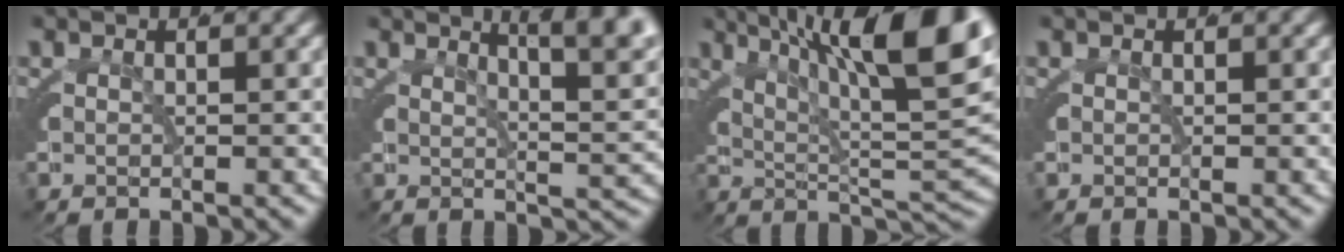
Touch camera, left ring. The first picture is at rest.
{"total": 7.0, "force": [3.6, 1.0, 5.9], "torque": [-0.049, 0.007, 0.054]}
{"total": 12.8, "force": [5.4, 3.4, 11.1], "torque": [-0.144, 0.013, 0.085]}
{"total": 0.0}